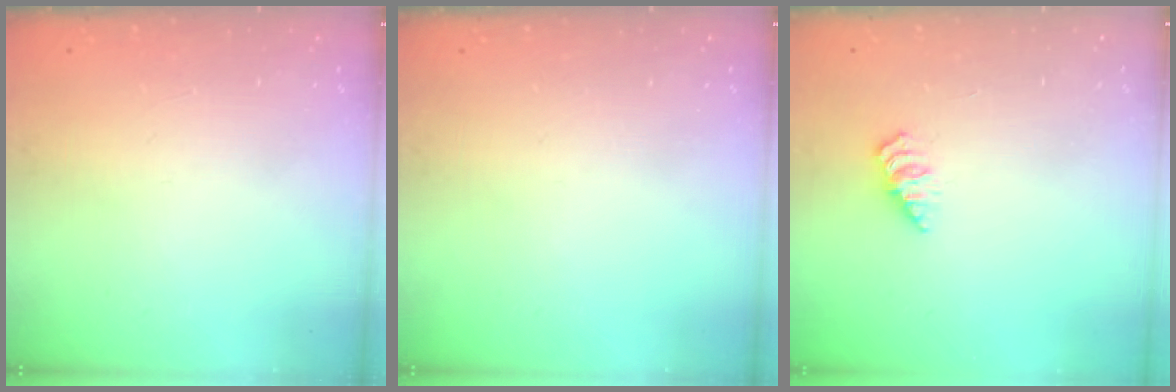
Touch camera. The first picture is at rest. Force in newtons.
{"total": 0.0}
{"total": 1.6, "press": 1.6, "slide": 0.3}